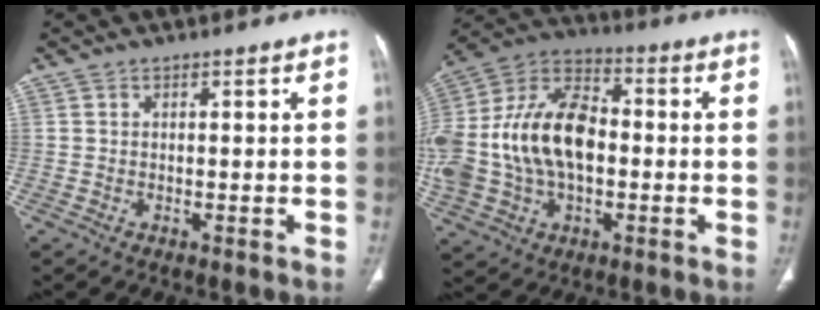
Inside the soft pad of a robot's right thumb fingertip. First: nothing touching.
{"total": 23.9, "force": [-1.0, 15.4, 18.2], "torque": [-0.379, 0.028, -0.012]}